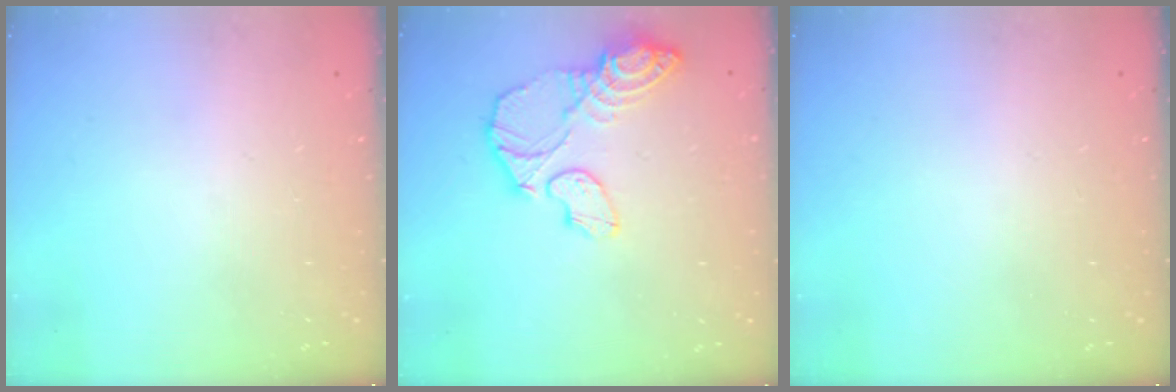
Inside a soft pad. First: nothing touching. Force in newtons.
{"total": 11.9, "press": 11.9, "slide": 1.0}
{"total": 0.0}